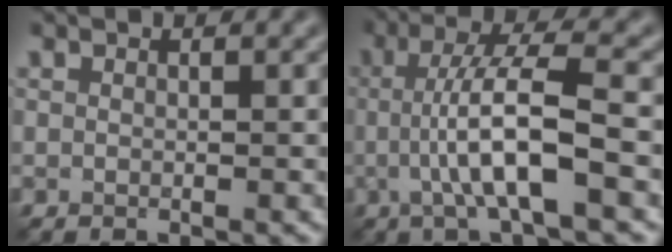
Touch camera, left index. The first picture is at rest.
{"total": 6.7, "force": [-1.1, 1.3, 6.5], "torque": [-0.121, 0.013, -0.023]}